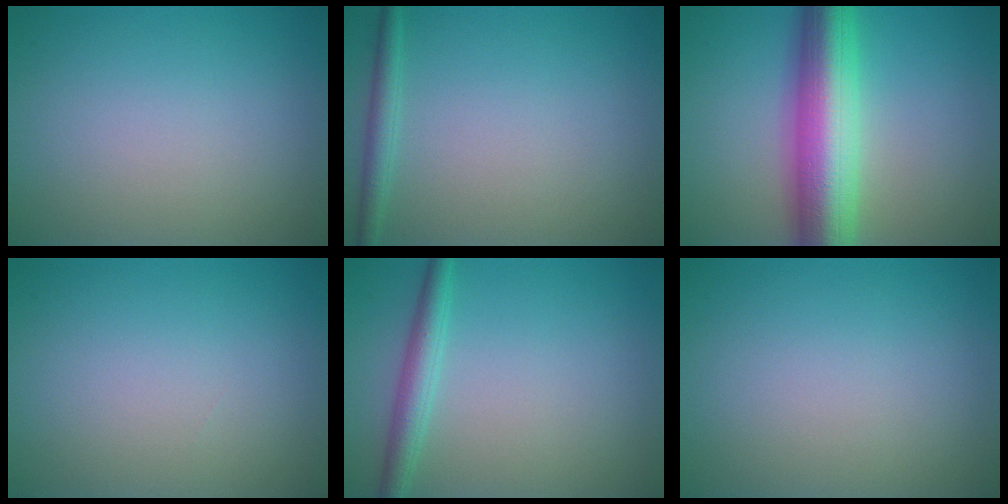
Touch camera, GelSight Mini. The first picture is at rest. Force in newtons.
{"total": 1.7, "press": 1.7, "slide": 0.1}
{"total": 10.1, "press": 10.1, "slide": 0.4}
{"total": 0.0}
{"total": 2.6, "press": 2.6, "slide": 0.0}
{"total": 0.0}